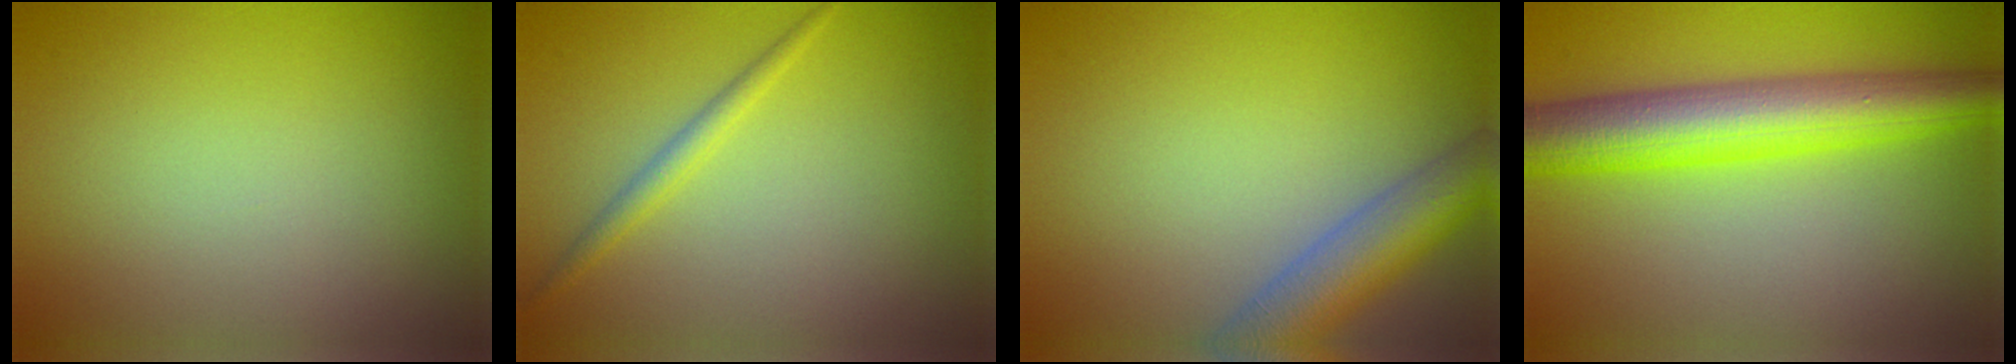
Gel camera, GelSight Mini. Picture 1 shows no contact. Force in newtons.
{"total": 1.6, "press": 1.6, "slide": 0.0}
{"total": 6.2, "press": 6.2, "slide": 0.4}
{"total": 8.6, "press": 8.6, "slide": 0.1}